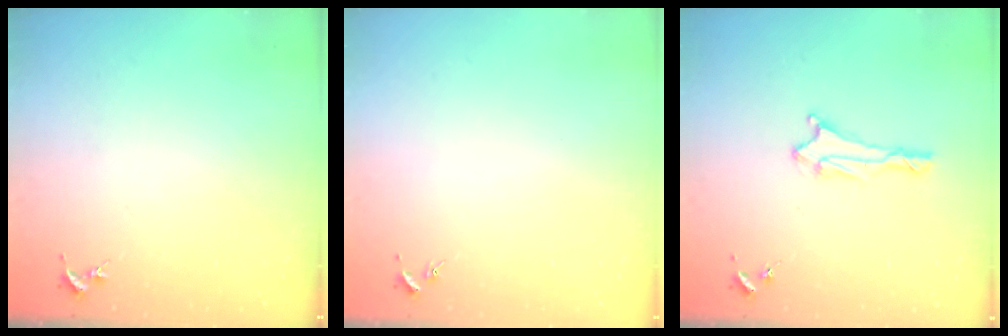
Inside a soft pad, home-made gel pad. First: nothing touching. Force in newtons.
{"total": 0.0}
{"total": 1.7, "press": 1.6, "slide": 0.6}